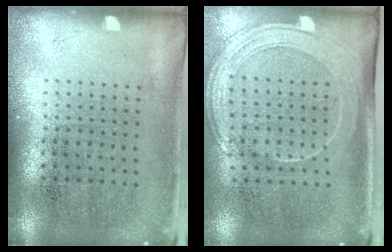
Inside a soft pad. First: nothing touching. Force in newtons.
{"total": 2.0, "press": 1.8, "slide": 1.0}